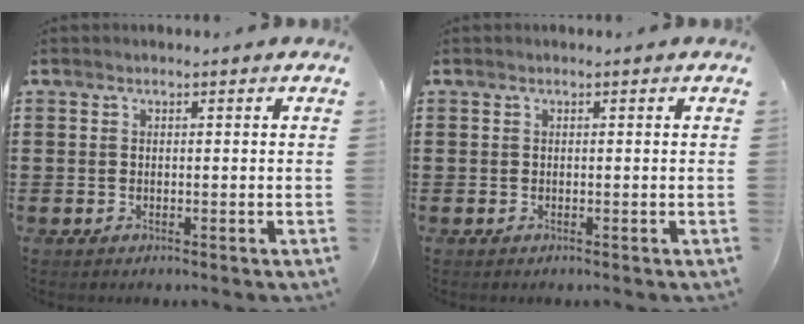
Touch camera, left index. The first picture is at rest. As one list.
[{"total": 0.0}]